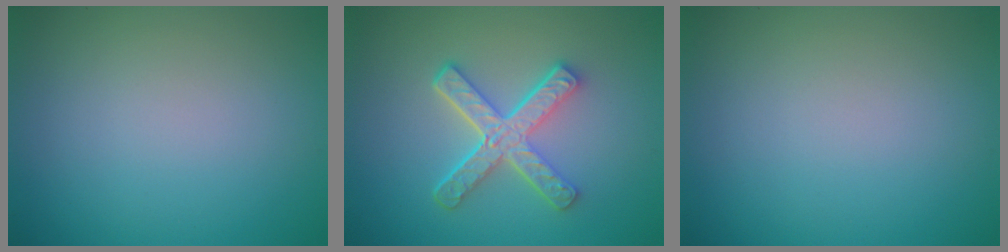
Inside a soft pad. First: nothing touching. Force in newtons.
{"total": 5.0, "press": 3.7, "slide": 3.3}
{"total": 0.0}